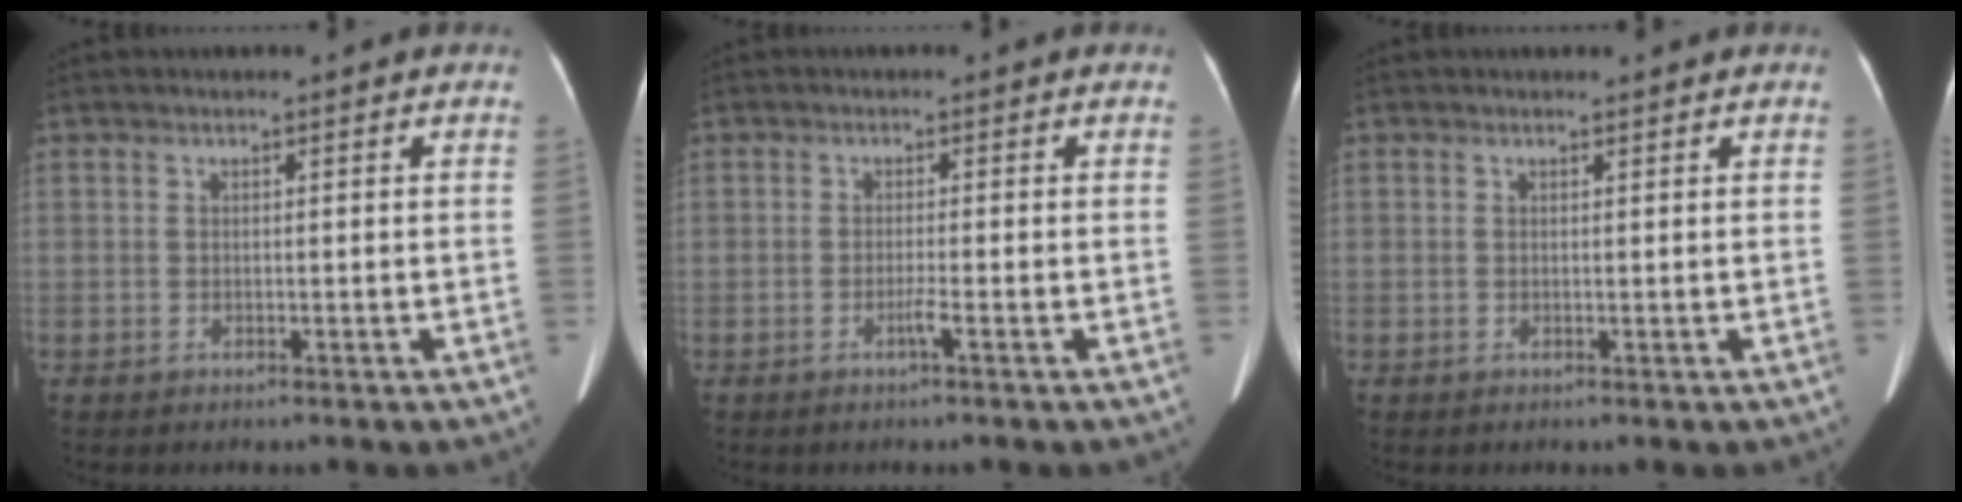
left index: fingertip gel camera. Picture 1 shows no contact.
{"total": 1.2, "force": [-0.7, -0.3, 0.9], "torque": [-0.019, -0.002, -0.012]}
{"total": 0.7, "force": [0.7, 0.1, 0.1], "torque": [-0.009, 0.000, 0.011]}